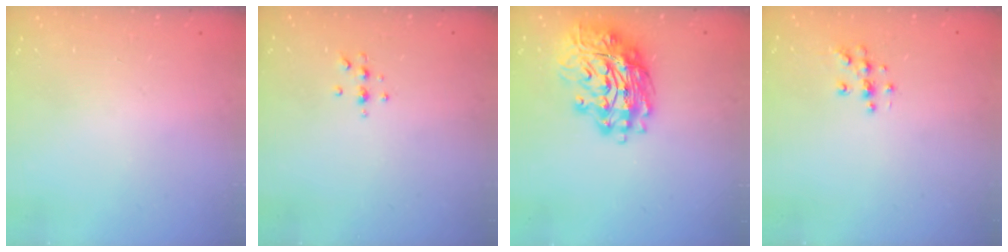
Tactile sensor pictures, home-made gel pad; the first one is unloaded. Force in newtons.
{"total": 4.9, "press": 4.9, "slide": 0.7}
{"total": 16.8, "press": 16.7, "slide": 1.9}
{"total": 5.0, "press": 4.7, "slide": 1.6}